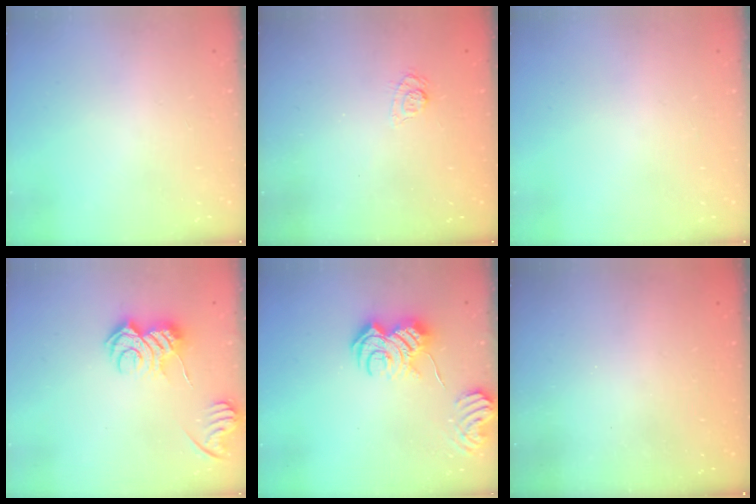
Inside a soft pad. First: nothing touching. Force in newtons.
{"total": 4.5, "press": 4.2, "slide": 1.7}
{"total": 0.0}
{"total": 9.8, "press": 9.8, "slide": 0.2}
{"total": 11.9, "press": 11.9, "slide": 0.7}
{"total": 2.4, "press": 2.3, "slide": 0.8}